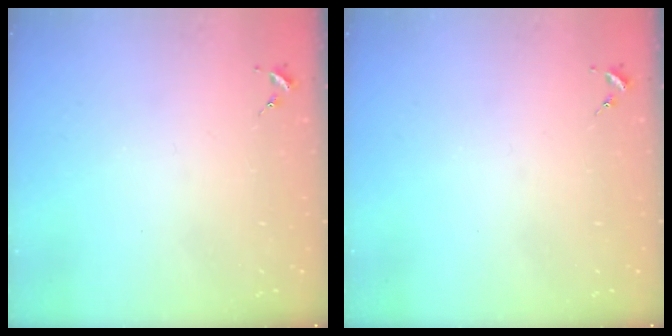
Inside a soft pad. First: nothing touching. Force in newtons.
{"total": 0.0}